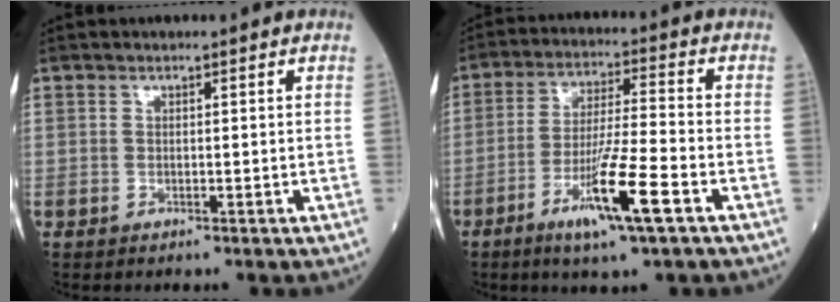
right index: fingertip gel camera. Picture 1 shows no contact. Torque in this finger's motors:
{"motor_torque": [1.25, -0.74, 0.57, 0.20]}